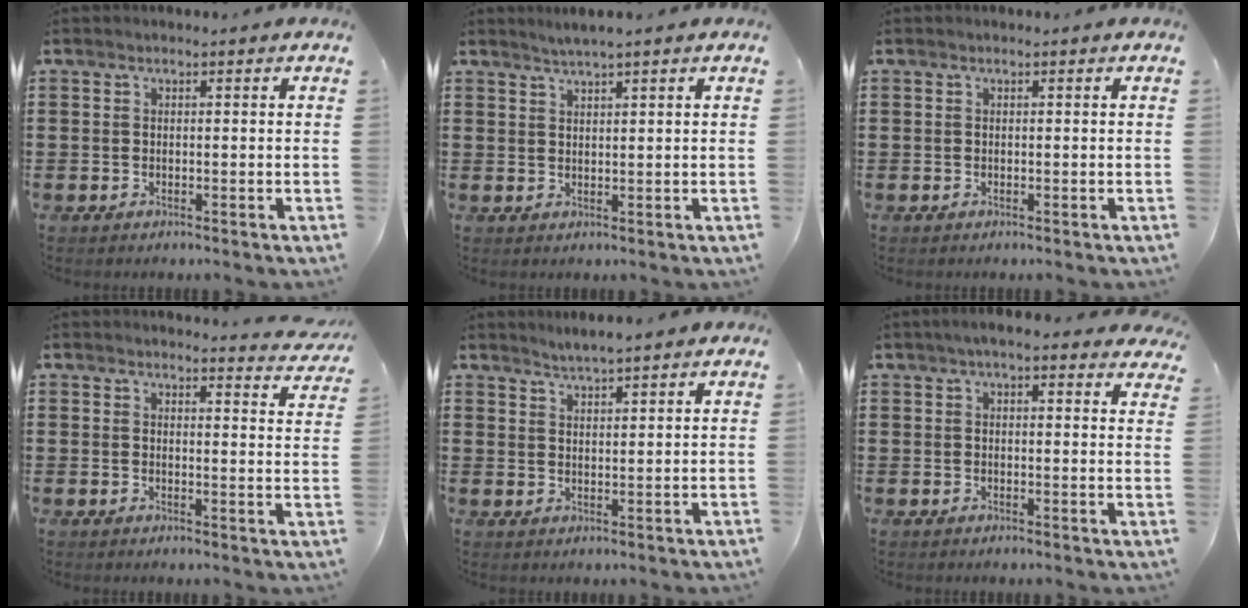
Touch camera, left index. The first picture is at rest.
{"total": 1.7, "force": [1.6, -0.3, 0.6], "torque": [-0.013, 0.002, 0.031]}
{"total": 0.0}
{"total": 2.9, "force": [2.8, 0.0, 0.7], "torque": [-0.016, -0.017, 0.050]}
{"total": 2.5, "force": [2.5, -0.2, 0.3], "torque": [-0.012, -0.004, 0.047]}
{"total": 4.2, "force": [3.5, 0.7, 2.3], "torque": [-0.054, 0.000, 0.063]}